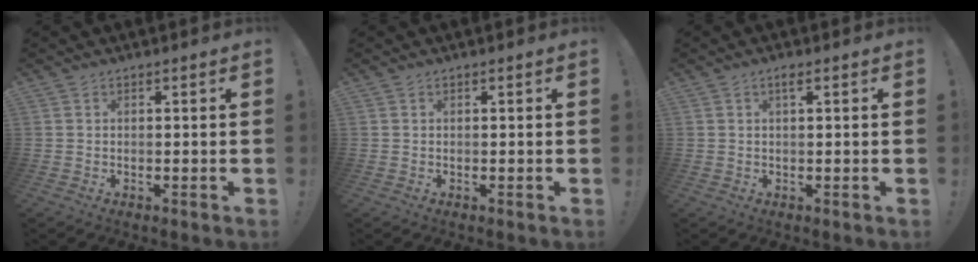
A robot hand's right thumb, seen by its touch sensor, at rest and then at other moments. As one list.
[{"total": 0.0}, {"total": 1.6, "force": [0.9, 0.1, 1.4], "torque": [-0.024, 0.000, 0.012]}]